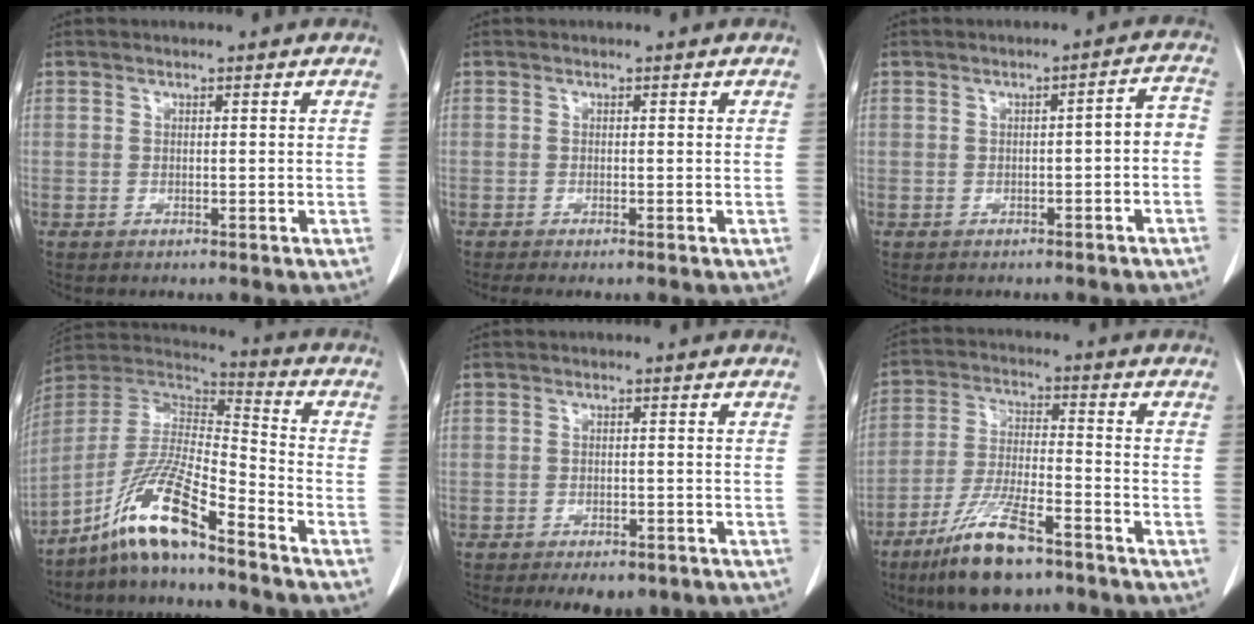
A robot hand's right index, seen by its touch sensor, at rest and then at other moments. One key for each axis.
{"total": 1.2, "fx": -1.0, "fy": -0.1, "fz": 0.7, "tx": -0.015, "ty": -0.003, "tz": -0.016}
{"total": 3.7, "fx": -1.3, "fy": 1.0, "fz": 3.3, "tx": -0.039, "ty": 0.022, "tz": -0.016}
{"total": 13.2, "fx": -9.5, "fy": 0.7, "fz": 9.1, "tx": -0.183, "ty": 0.005, "tz": -0.178}
{"total": 6.5, "fx": -4.9, "fy": 2.9, "fz": 3.1, "tx": -0.032, "ty": -0.001, "tz": -0.057}
{"total": 12.4, "fx": -8.4, "fy": 2.5, "fz": 8.8, "tx": -0.179, "ty": -0.025, "tz": -0.151}